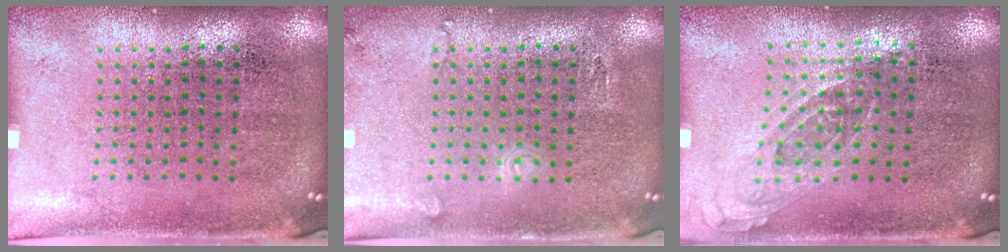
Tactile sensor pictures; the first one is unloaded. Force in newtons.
{"total": 1.3, "press": 1.3, "slide": 0.2}
{"total": 0.8, "press": 0.7, "slide": 0.3}